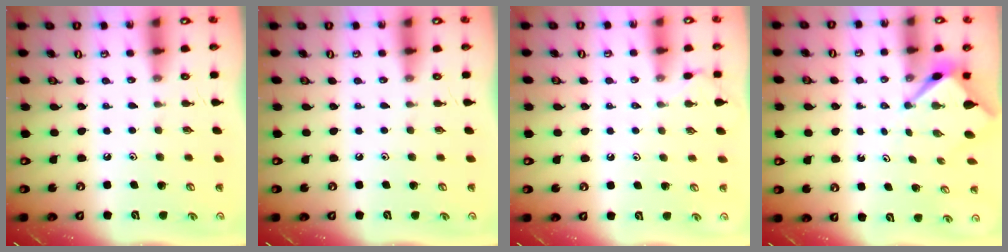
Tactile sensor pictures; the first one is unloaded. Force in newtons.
{"total": 0.0}
{"total": 2.4, "press": 2.4, "slide": 0.3}
{"total": 3.0, "press": 3.0, "slide": 0.3}